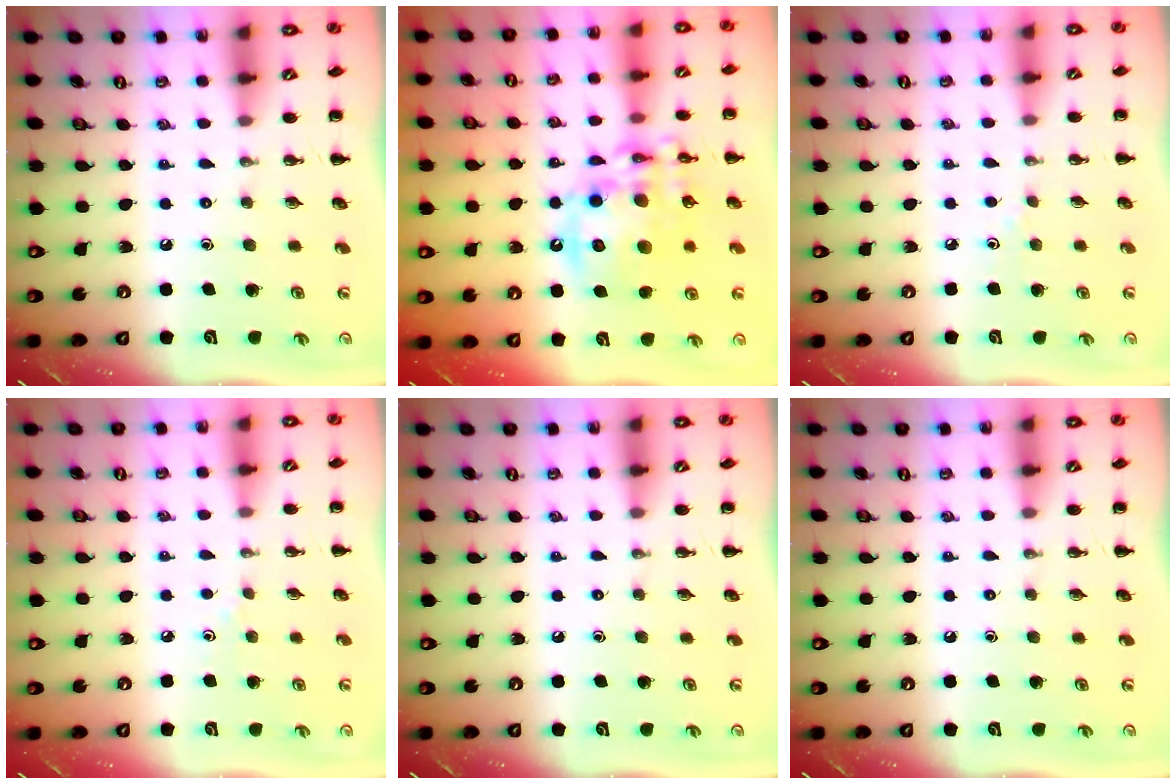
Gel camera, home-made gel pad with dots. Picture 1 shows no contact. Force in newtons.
{"total": 17.0, "press": 16.6, "slide": 3.6}
{"total": 2.2, "press": 2.1, "slide": 0.9}
{"total": 2.2, "press": 2.1, "slide": 0.9}
{"total": 0.0}
{"total": 0.0}